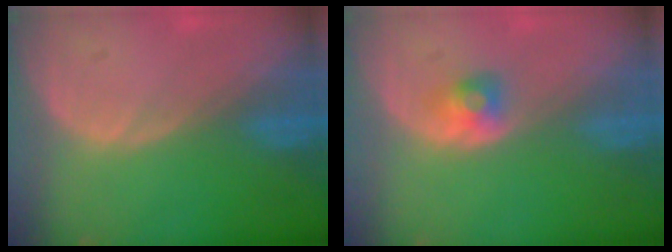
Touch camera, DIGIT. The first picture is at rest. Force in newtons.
{"total": 2.5, "press": 2.3, "slide": 0.9}